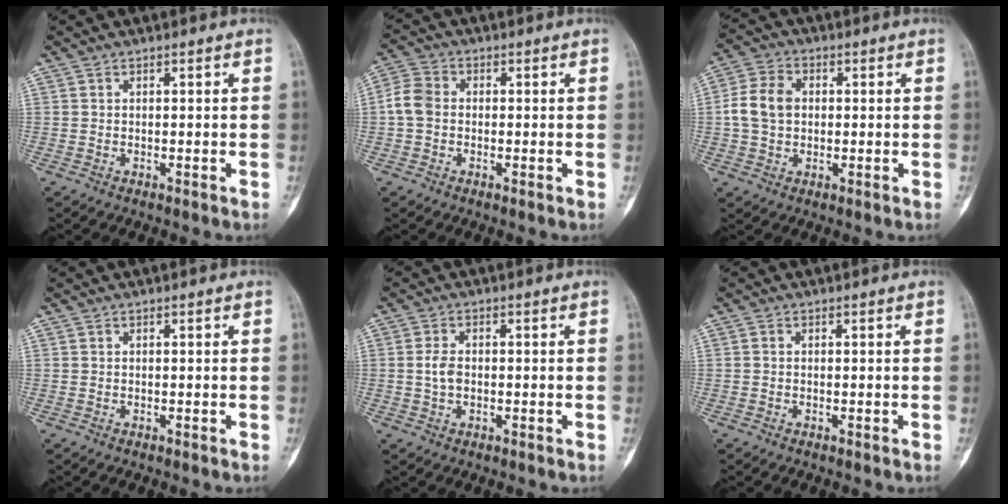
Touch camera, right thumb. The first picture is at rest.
{"total": 5.0, "force": [-0.2, 4.0, 2.9], "torque": [-0.058, 0.014, -0.013]}
{"total": 7.6, "force": [0.3, 5.8, 4.9], "torque": [-0.088, 0.016, 0.001]}
{"total": 0.0}
{"total": 3.2, "force": [-0.1, 2.0, 2.5], "torque": [-0.047, 0.003, -0.005]}
{"total": 0.0}